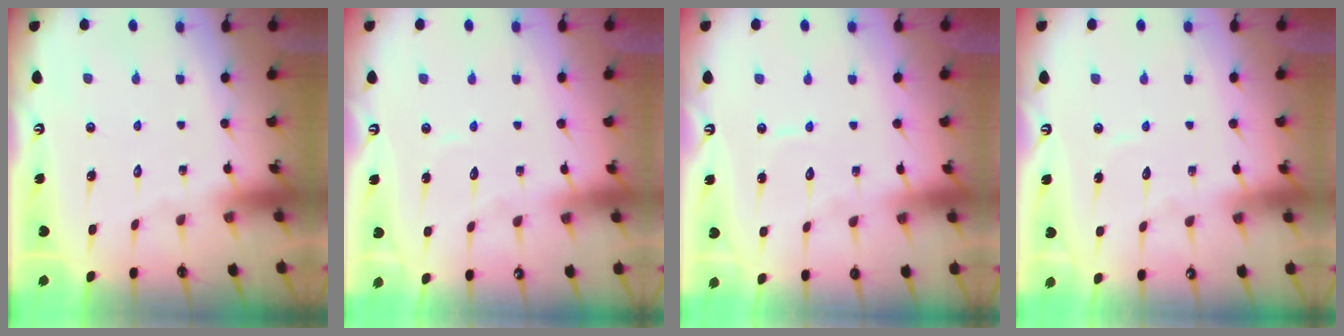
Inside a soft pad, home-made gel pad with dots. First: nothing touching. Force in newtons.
{"total": 5.8, "press": 5.8, "slide": 0.5}
{"total": 5.3, "press": 5.3, "slide": 0.4}
{"total": 5.6, "press": 5.6, "slide": 0.3}